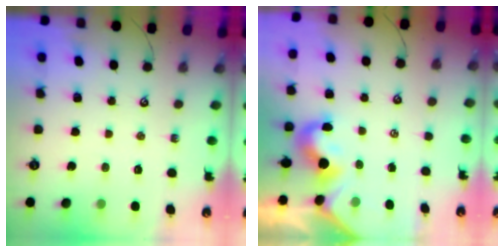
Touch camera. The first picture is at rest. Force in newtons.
{"total": 2.0, "press": 1.8, "slide": 0.9}